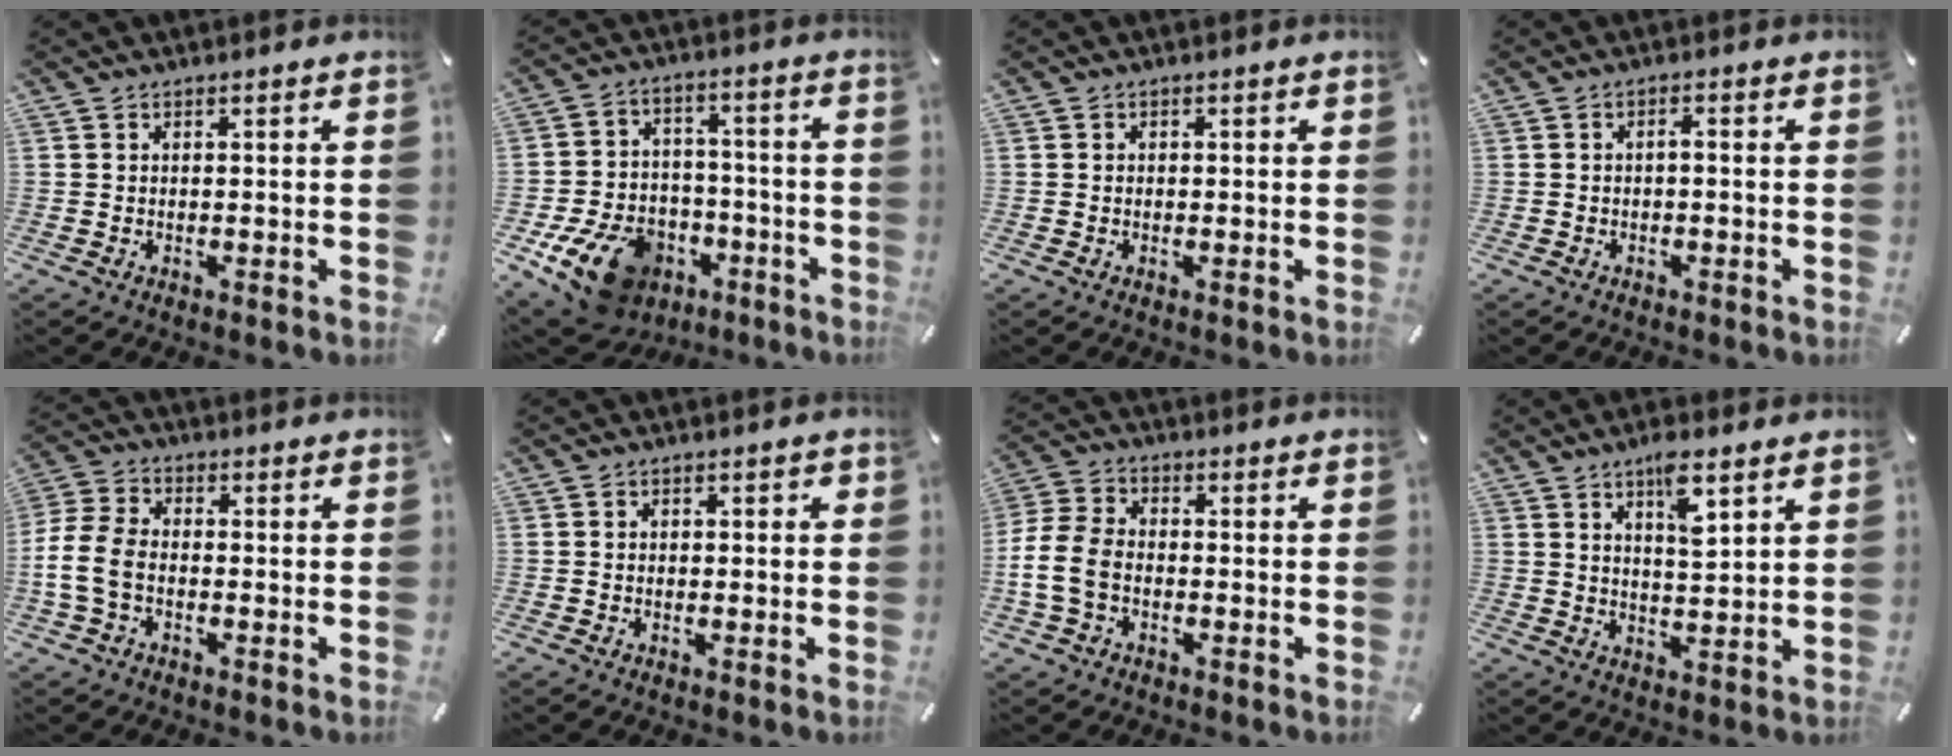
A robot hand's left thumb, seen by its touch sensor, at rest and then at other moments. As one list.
[{"total": 15.2, "force": [-8.2, 10.4, 7.4], "torque": [-0.115, 0.060, -0.131]}, {"total": 0.7, "force": [-0.2, 0.6, 0.3], "torque": [-0.005, 0.003, -0.005]}, {"total": 1.4, "force": [-0.7, 0.4, 1.2], "torque": [-0.023, 0.005, -0.016]}, {"total": 8.2, "force": [-2.5, 5.3, 5.7], "torque": [-0.129, 0.009, -0.046]}, {"total": 1.2, "force": [-0.4, 1.0, 0.5], "torque": [-0.010, 0.005, -0.011]}, {"total": 9.2, "force": [-2.6, 6.4, 6.1], "torque": [-0.135, 0.013, -0.046]}, {"total": 7.1, "force": [4.5, 2.2, 5.0], "torque": [-0.078, -0.021, 0.071]}]